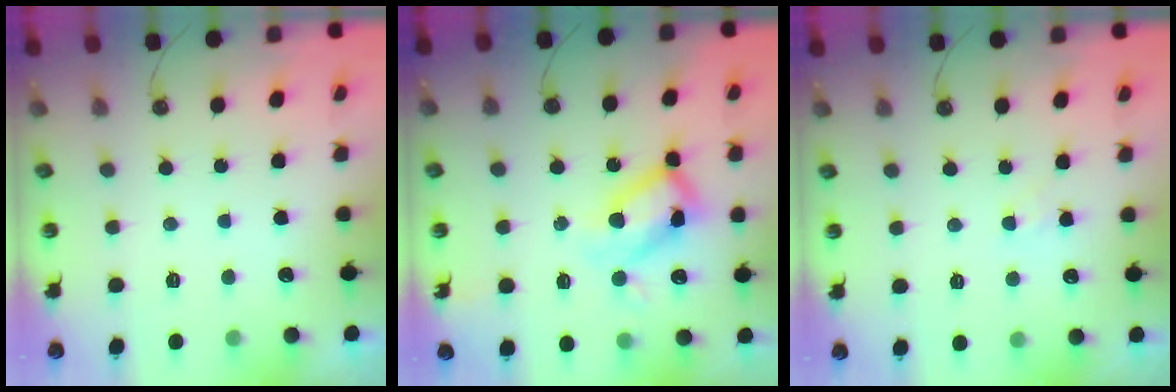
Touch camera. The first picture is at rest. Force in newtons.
{"total": 15.2, "press": 15.2, "slide": 1.3}
{"total": 4.5, "press": 4.4, "slide": 0.5}